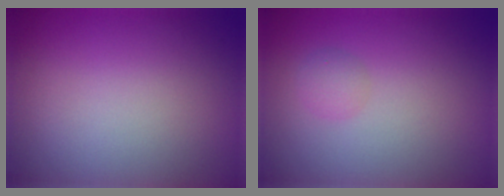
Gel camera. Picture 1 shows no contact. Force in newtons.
{"total": 1.2, "press": 1.2, "slide": 0.0}